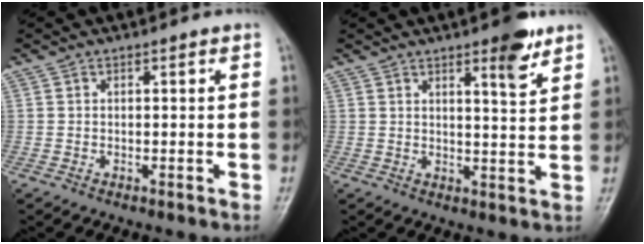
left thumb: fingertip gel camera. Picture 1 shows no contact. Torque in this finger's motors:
{"motor_torque": [2.90, 2.11, 0.37, -0.56, 0.10]}